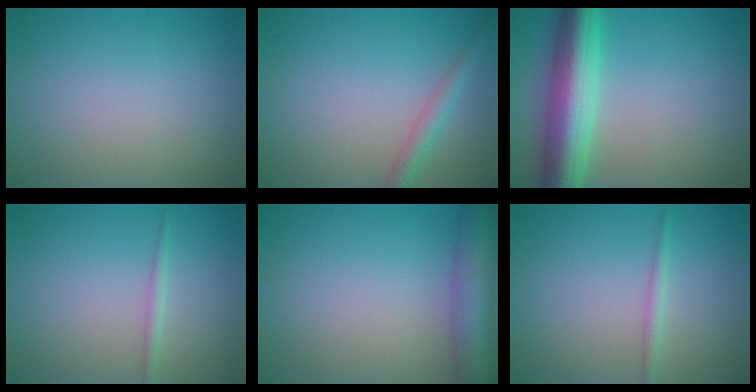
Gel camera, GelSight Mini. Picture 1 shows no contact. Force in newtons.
{"total": 2.1, "press": 2.1, "slide": 0.1}
{"total": 8.6, "press": 8.6, "slide": 0.3}
{"total": 1.0, "press": 1.0, "slide": 0.1}
{"total": 6.9, "press": 6.9, "slide": 0.2}
{"total": 1.1, "press": 1.1, "slide": 0.1}